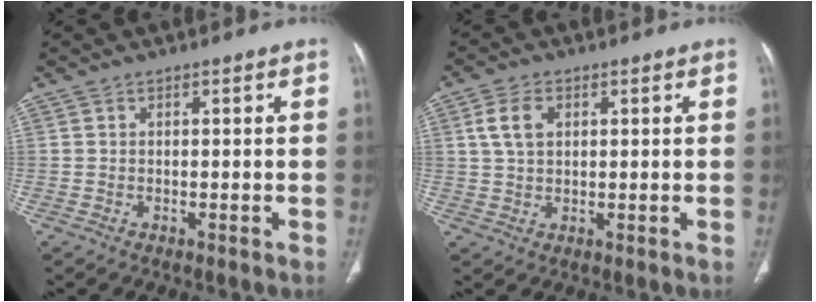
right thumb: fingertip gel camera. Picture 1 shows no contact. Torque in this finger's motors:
{"motor_torque": [0.07, 0.05, 0.70, 0.21, 0.04]}